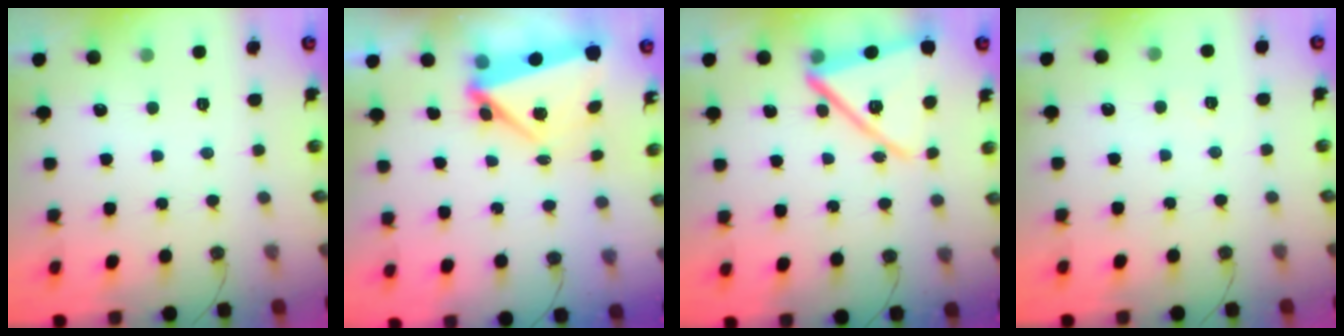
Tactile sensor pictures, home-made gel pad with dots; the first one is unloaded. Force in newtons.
{"total": 5.8, "press": 4.9, "slide": 3.1}
{"total": 16.9, "press": 16.7, "slide": 2.4}
{"total": 3.3, "press": 2.2, "slide": 2.4}